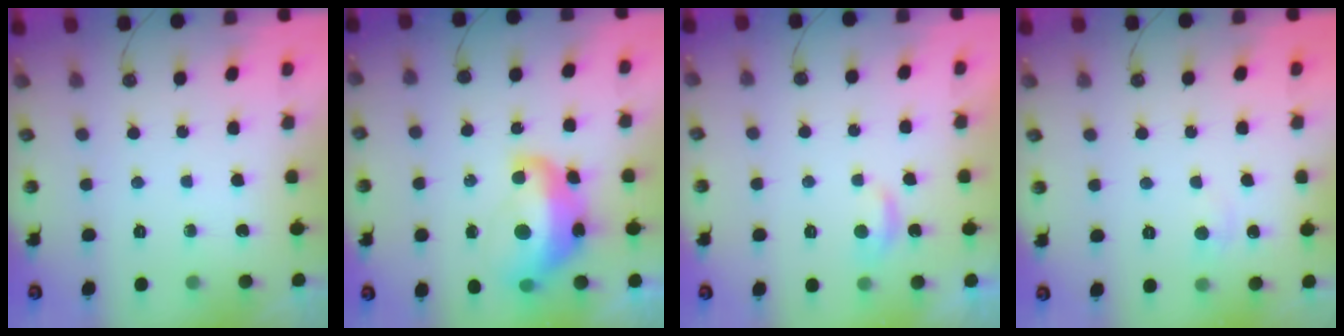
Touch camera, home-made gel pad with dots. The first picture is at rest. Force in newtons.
{"total": 7.9, "press": 7.8, "slide": 1.2}
{"total": 1.0, "press": 0.8, "slide": 0.5}
{"total": 2.4, "press": 2.4, "slide": 0.4}